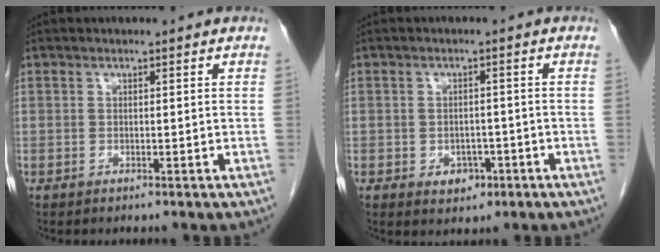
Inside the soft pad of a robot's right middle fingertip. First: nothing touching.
{"total": 3.1, "force": [-1.3, 2.3, 1.7], "torque": [-0.018, 0.003, -0.009]}